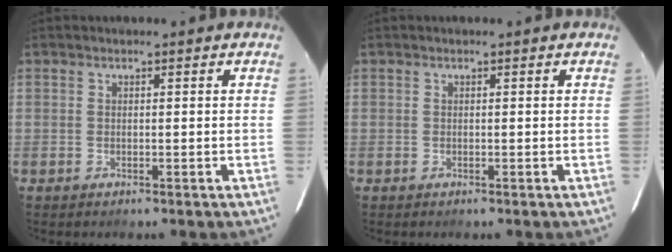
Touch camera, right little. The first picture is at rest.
{"total": 0.0}